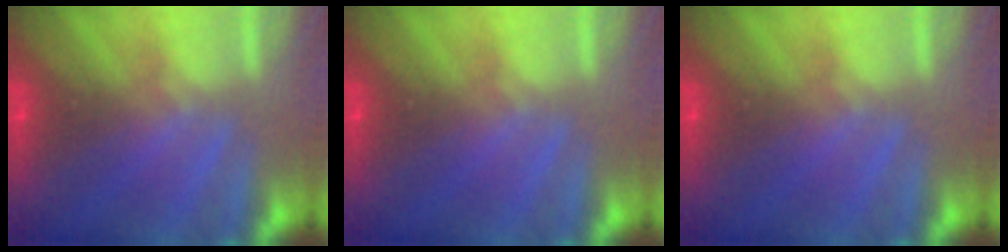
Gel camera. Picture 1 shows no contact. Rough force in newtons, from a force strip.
{"total": 0.0}
{"total": 0.0}